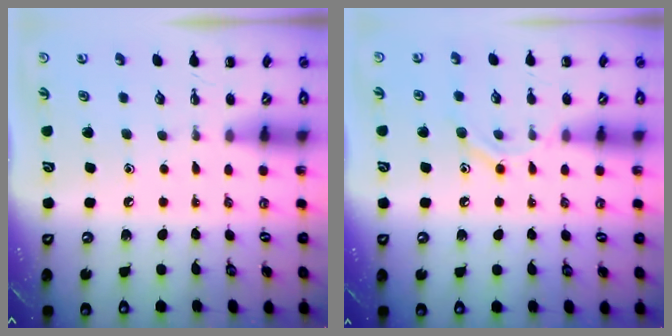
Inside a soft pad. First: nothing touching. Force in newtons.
{"total": 9.3, "press": 9.2, "slide": 1.4}